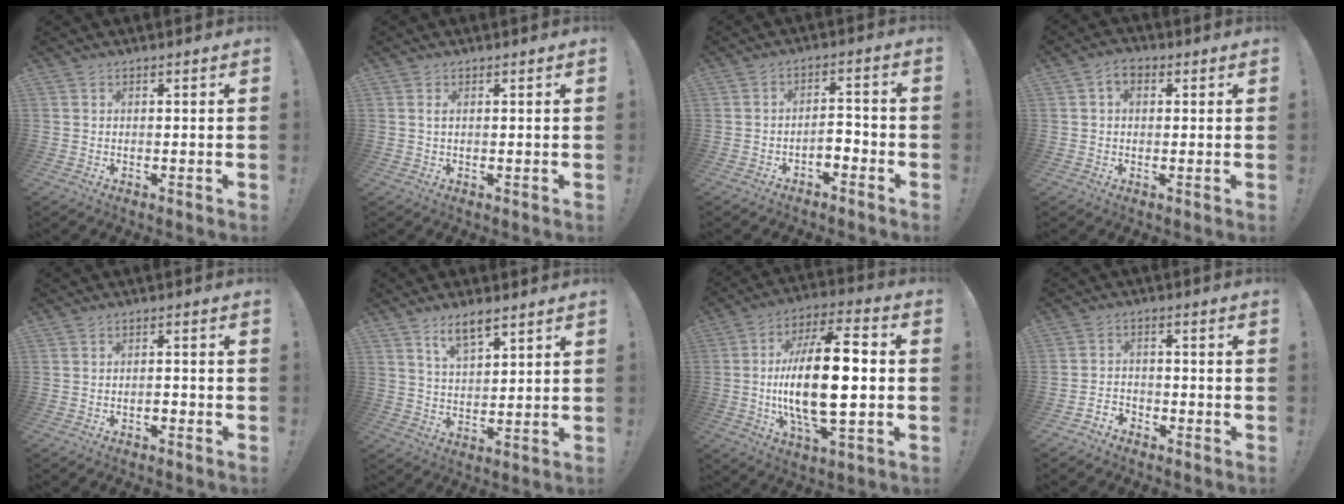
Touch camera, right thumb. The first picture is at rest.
{"total": 1.1, "force": [0.4, 0.2, 0.9], "torque": [-0.017, 0.001, 0.006]}
{"total": 4.3, "force": [-2.7, 1.9, 2.7], "torque": [-0.050, 0.008, -0.048]}
{"total": 4.0, "force": [1.2, 2.8, 2.6], "torque": [-0.036, 0.000, 0.021]}
{"total": 1.7, "force": [-1.4, 0.2, 0.9], "torque": [-0.017, 0.003, -0.024]}
{"total": 6.9, "force": [5.0, 2.6, 4.1], "torque": [-0.071, -0.022, 0.090]}
{"total": 21.3, "force": [-1.8, 7.7, 19.8], "torque": [-0.362, 0.000, -0.037]}
{"total": 3.6, "force": [-3.1, 1.7, 0.5], "torque": [-0.009, 0.005, -0.061]}